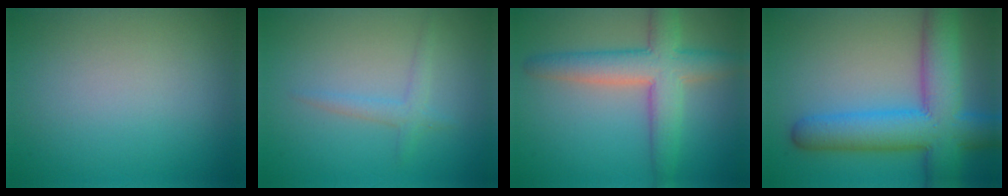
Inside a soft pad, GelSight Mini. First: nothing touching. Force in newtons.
{"total": 1.5, "press": 1.5, "slide": 0.1}
{"total": 6.1, "press": 6.1, "slide": 0.3}
{"total": 9.9, "press": 9.9, "slide": 0.4}